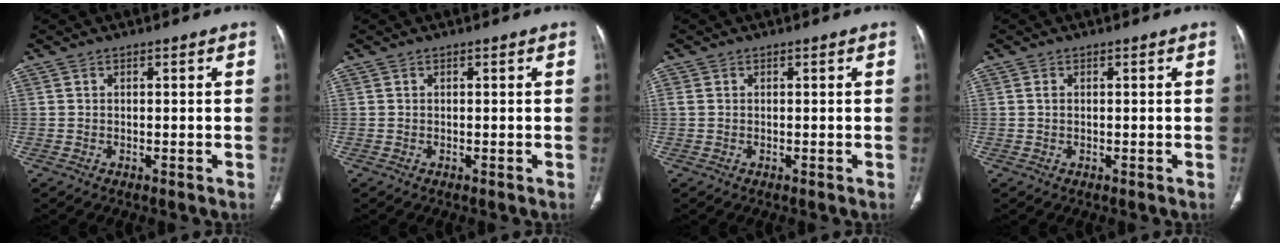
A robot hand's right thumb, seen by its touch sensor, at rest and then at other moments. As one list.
[{"total": 0.0}, {"total": 0.9, "force": [0.2, 0.7, 0.4], "torque": [-0.011, 0.005, 0.006]}, {"total": 0.7, "force": [0.1, 0.4, 0.5], "torque": [-0.015, 0.003, 0.003]}]